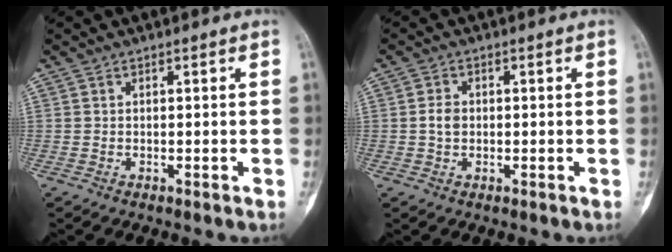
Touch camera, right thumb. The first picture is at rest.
{"total": 2.7, "force": [0.0, 2.0, 1.7], "torque": [-0.029, 0.005, -0.002]}